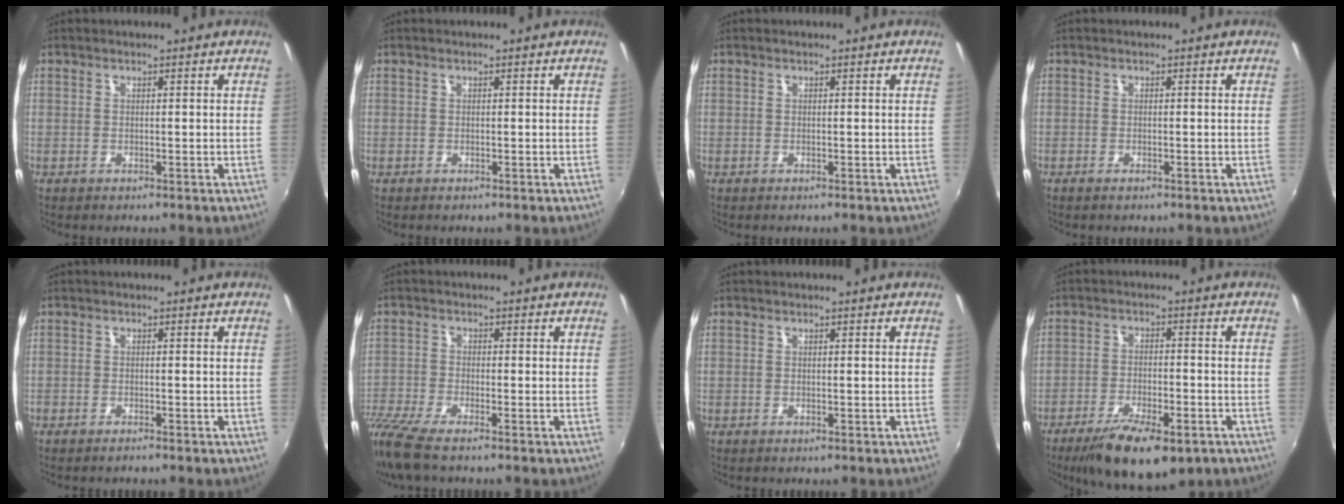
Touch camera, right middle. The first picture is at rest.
{"total": 0.0}
{"total": 0.0}
{"total": 0.7, "force": [-0.5, 0.2, 0.3], "torque": [-0.009, -0.003, -0.009]}
{"total": 0.8, "force": [-0.8, 0.0, 0.2], "torque": [-0.006, -0.005, -0.018]}
{"total": 8.3, "force": [-6.7, 1.4, 4.7], "torque": [-0.124, -0.036, -0.129]}
{"total": 0.0}
{"total": 14.0, "force": [-9.1, 4.8, 9.5], "torque": [-0.184, -0.030, -0.144]}